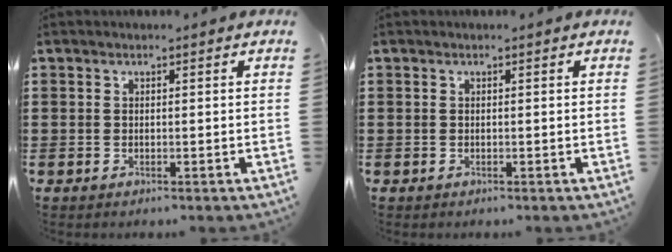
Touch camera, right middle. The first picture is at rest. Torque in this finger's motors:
{"motor_torque": [0.37, -0.02, -0.04, 0.02]}